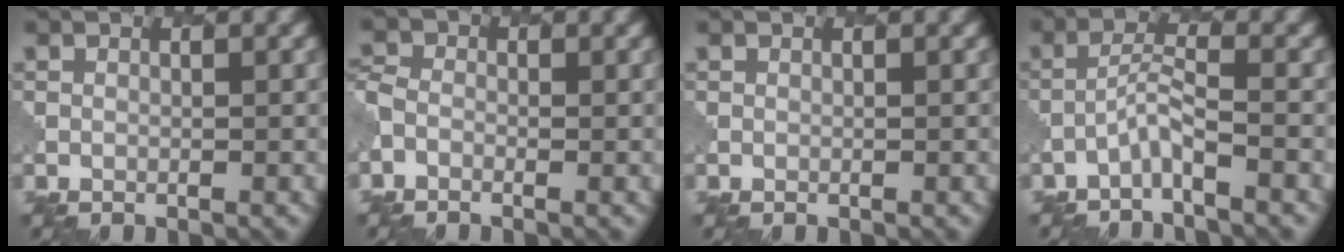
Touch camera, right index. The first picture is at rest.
{"total": 1.6, "force": [-1.0, 1.1, 0.6], "torque": [-0.015, -0.004, -0.029]}
{"total": 0.0}
{"total": 2.2, "force": [-1.5, 0.0, 1.5], "torque": [-0.032, 0.010, -0.037]}